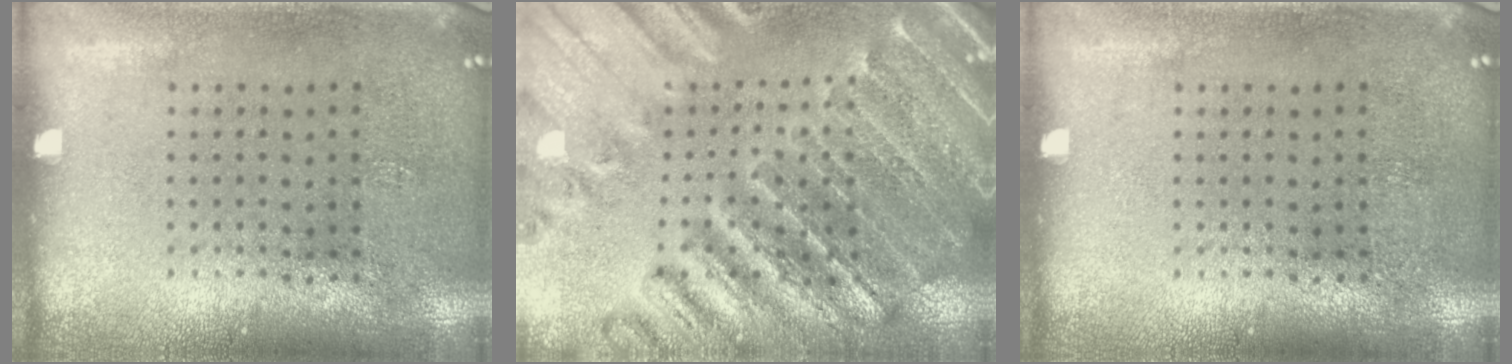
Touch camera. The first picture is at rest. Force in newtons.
{"total": 2.7, "press": 2.7, "slide": 0.4}
{"total": 0.0}